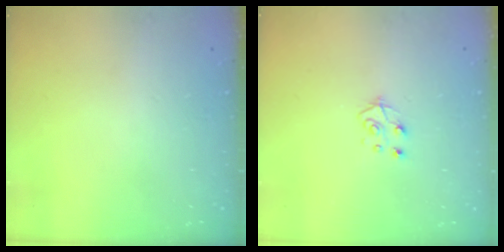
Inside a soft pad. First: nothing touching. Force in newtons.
{"total": 4.8, "press": 4.8, "slide": 0.4}